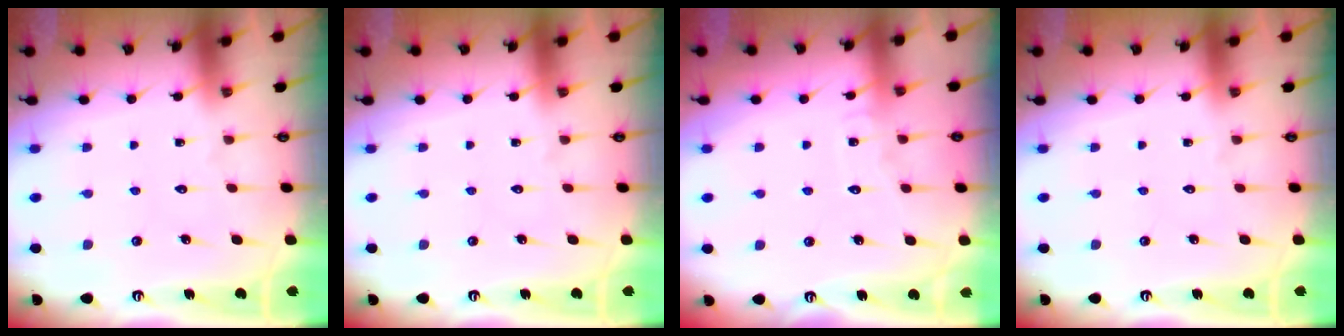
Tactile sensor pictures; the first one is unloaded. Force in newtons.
{"total": 0.0}
{"total": 5.4, "press": 5.4, "slide": 0.5}
{"total": 0.0}